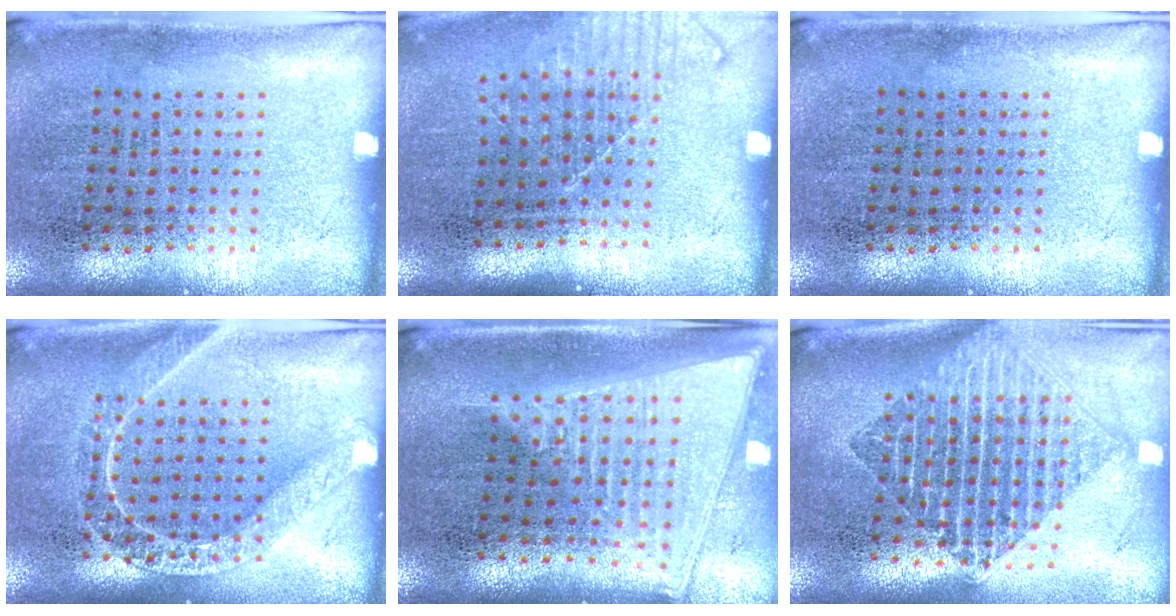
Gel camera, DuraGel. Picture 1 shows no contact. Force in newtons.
{"total": 1.3, "press": 1.0, "slide": 0.8}
{"total": 0.0}
{"total": 2.2, "press": 2.2, "slide": 0.3}
{"total": 2.1, "press": 1.8, "slide": 1.1}
{"total": 2.2, "press": 1.8, "slide": 1.3}